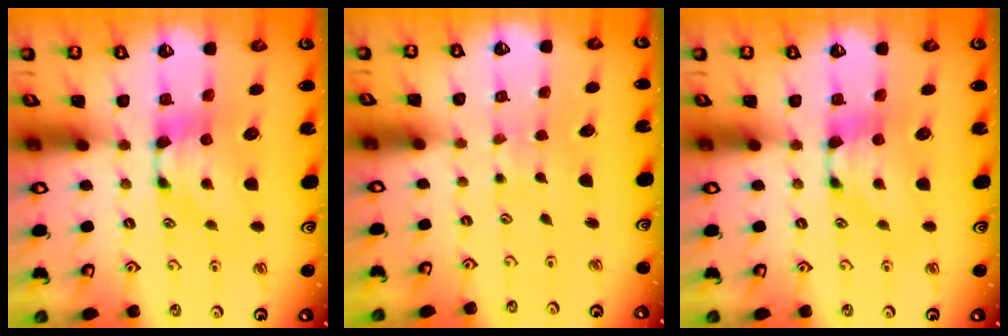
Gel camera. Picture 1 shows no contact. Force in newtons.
{"total": 3.8, "press": 3.8, "slide": 0.2}
{"total": 0.0}